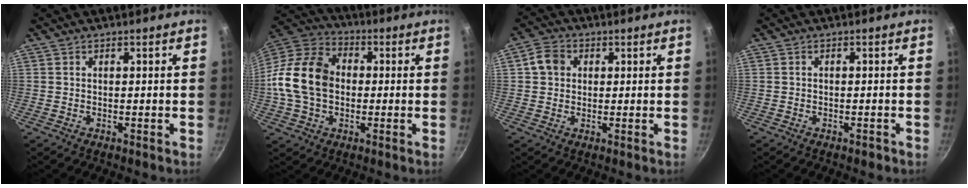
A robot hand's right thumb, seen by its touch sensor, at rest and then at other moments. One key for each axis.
{"total": 16.2, "fx": -0.5, "fy": 12.1, "fz": 10.9, "tx": -0.181, "ty": 0.031, "tz": -0.025}
{"total": 4.9, "fx": 0.9, "fy": 4.2, "fz": 2.2, "tx": -0.024, "ty": 0.007, "tz": 0.006}
{"total": 1.1, "fx": -0.7, "fy": 0.6, "fz": 0.6, "tx": -0.011, "ty": 0.007, "tz": -0.008}